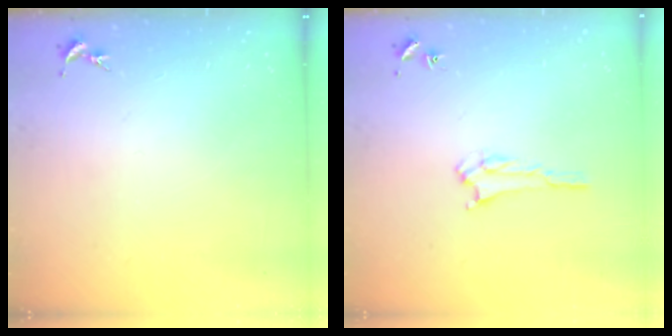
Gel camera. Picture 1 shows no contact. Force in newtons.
{"total": 1.5, "press": 1.5, "slide": 0.2}